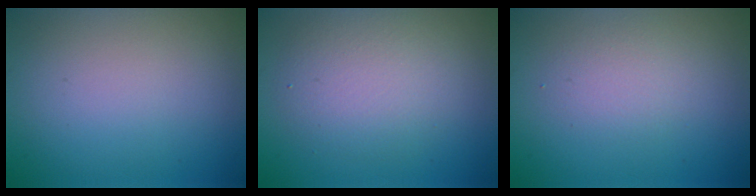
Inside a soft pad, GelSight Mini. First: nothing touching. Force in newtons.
{"total": 4.2, "press": 4.2, "slide": 0.1}
{"total": 1.9, "press": 1.9, "slide": 0.0}